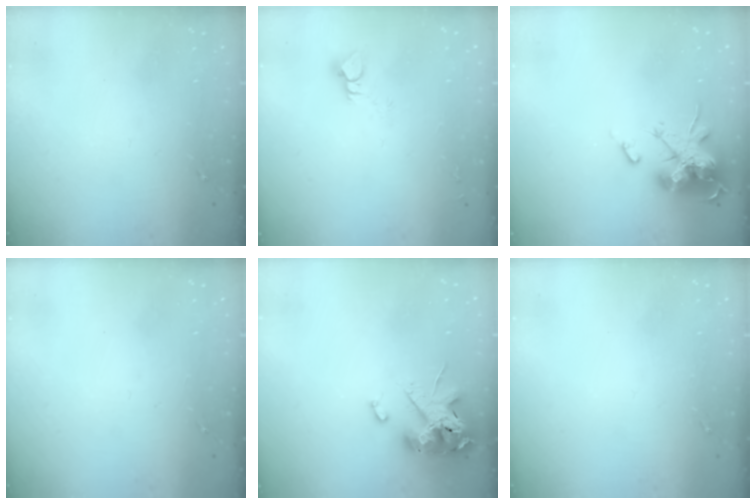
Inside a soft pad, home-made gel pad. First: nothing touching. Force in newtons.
{"total": 4.5, "press": 4.5, "slide": 0.4}
{"total": 18.5, "press": 18.5, "slide": 0.1}
{"total": 0.0}
{"total": 14.4, "press": 14.3, "slide": 2.2}
{"total": 0.0}